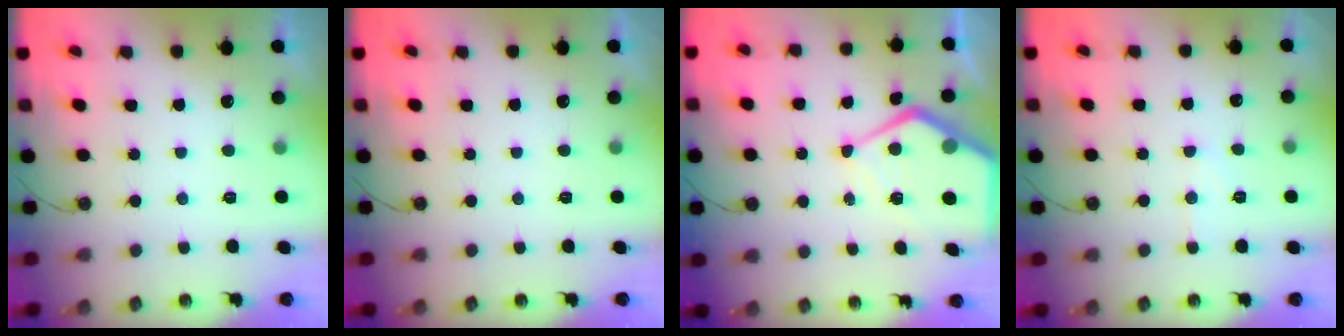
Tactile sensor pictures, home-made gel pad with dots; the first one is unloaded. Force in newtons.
{"total": 0.0}
{"total": 11.0, "press": 11.0, "slide": 0.5}
{"total": 6.0, "press": 6.0, "slide": 0.5}